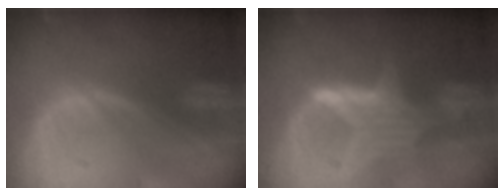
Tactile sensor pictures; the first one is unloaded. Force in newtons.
{"total": 6.4, "press": 6.4, "slide": 0.6}